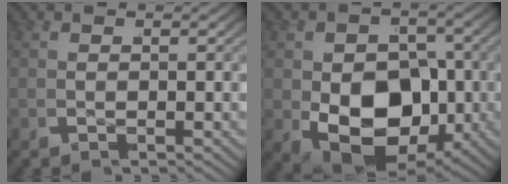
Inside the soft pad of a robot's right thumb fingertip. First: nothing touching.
{"total": 13.6, "force": [-2.3, 9.3, 9.6], "torque": [-0.197, -0.065, -0.008]}